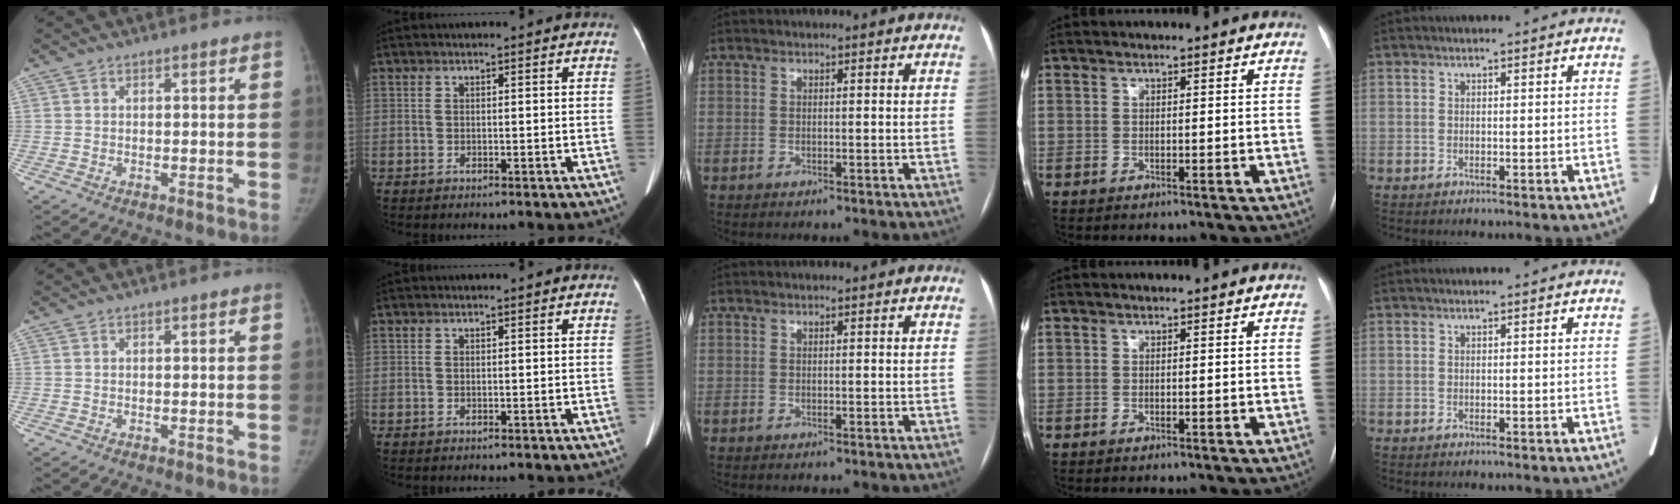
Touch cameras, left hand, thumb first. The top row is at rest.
{}